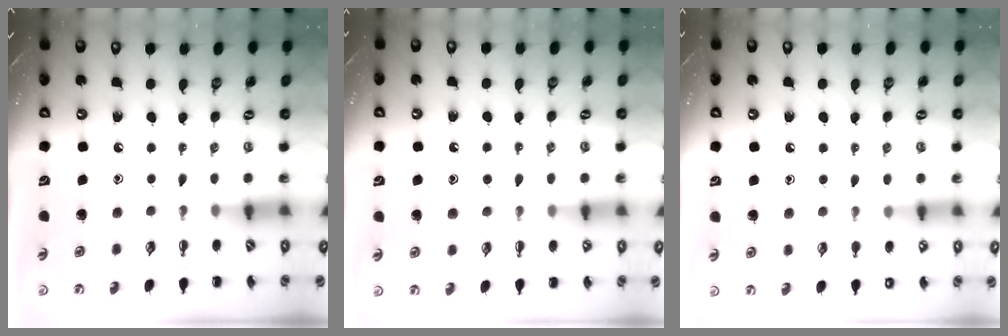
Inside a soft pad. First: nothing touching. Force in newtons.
{"total": 8.6, "press": 8.5, "slide": 1.3}
{"total": 8.7, "press": 8.3, "slide": 2.4}